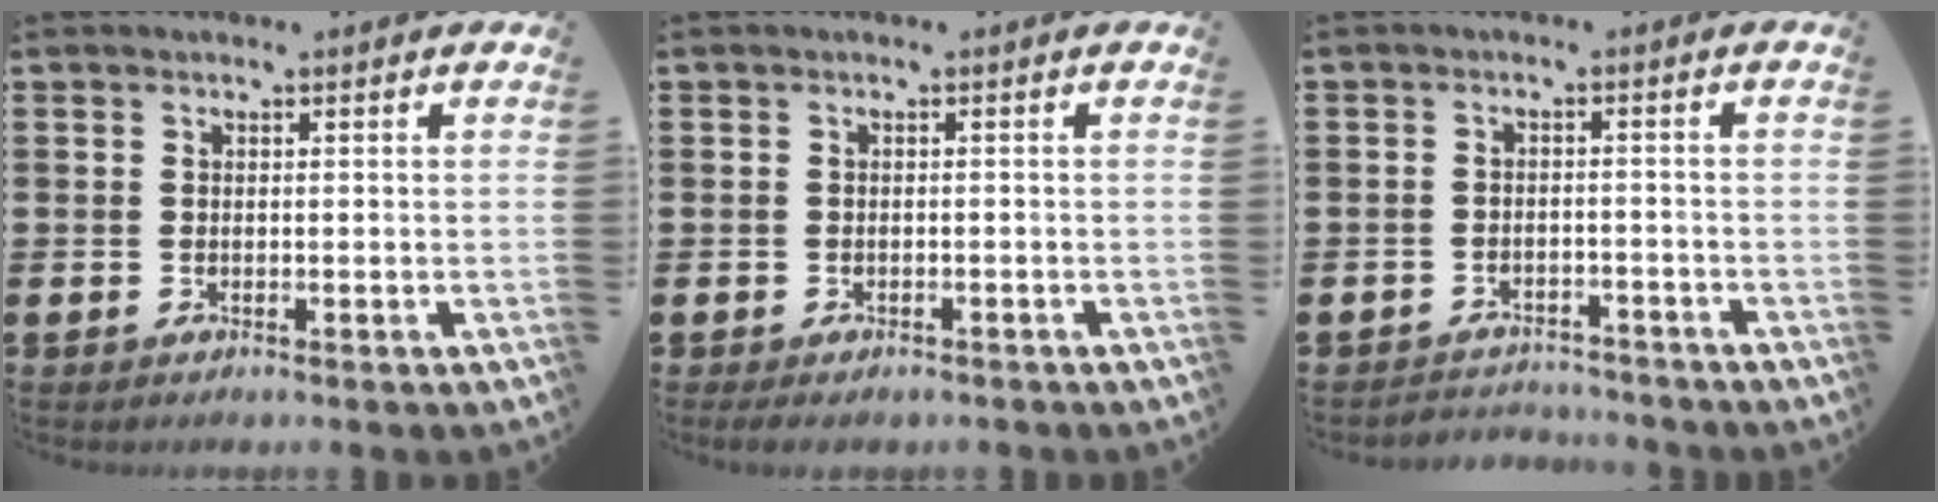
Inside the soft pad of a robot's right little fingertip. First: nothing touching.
{"total": 0.7, "force": [-0.6, 0.3, 0.3], "torque": [-0.007, 0.000, -0.013]}
{"total": 2.2, "force": [-2.2, 0.1, -0.4], "torque": [-0.002, 0.004, -0.050]}